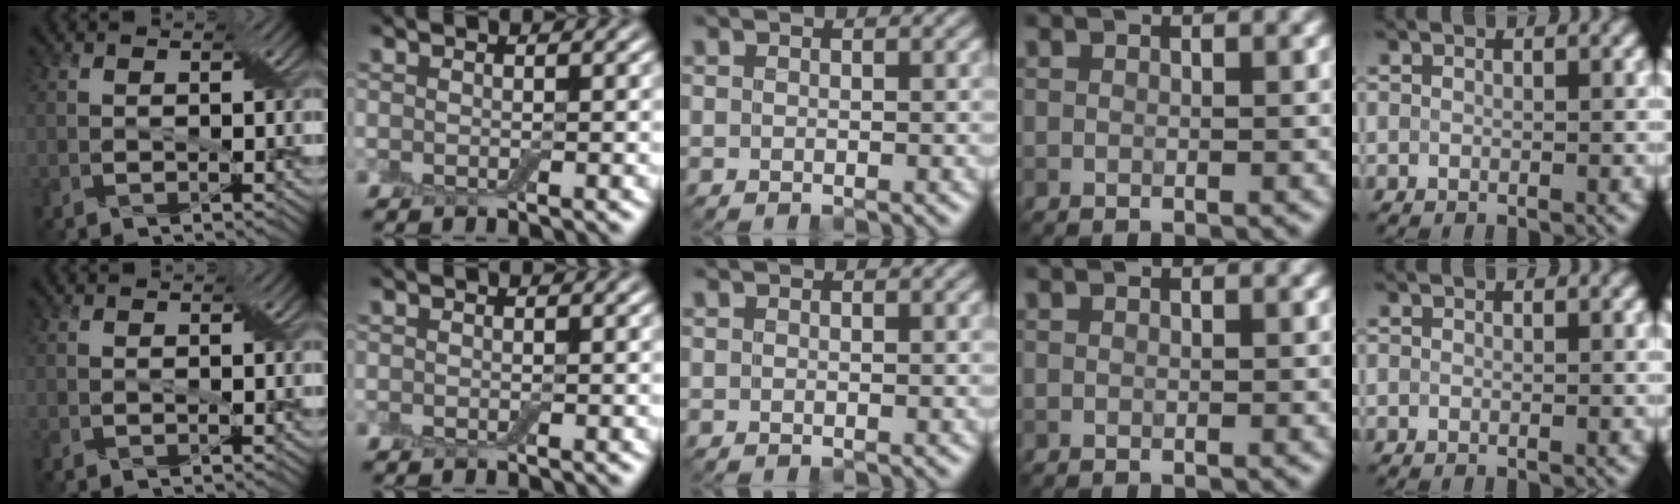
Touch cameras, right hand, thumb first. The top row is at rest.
{}